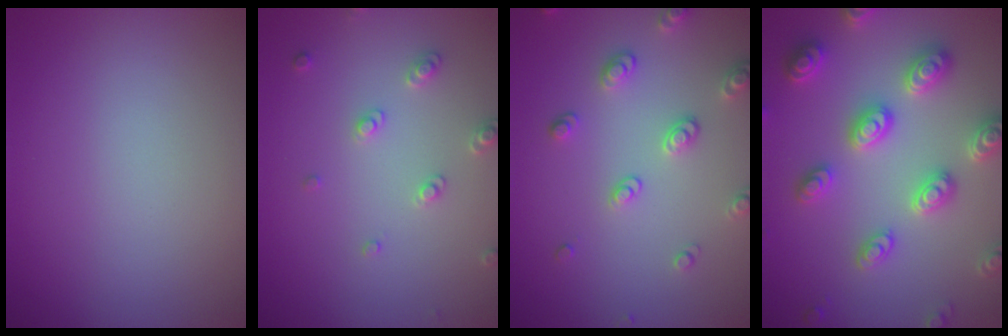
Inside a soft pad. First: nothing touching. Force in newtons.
{"total": 1.9, "press": 1.8, "slide": 0.5}
{"total": 2.6, "press": 2.6, "slide": 0.6}
{"total": 5.3, "press": 5.1, "slide": 1.2}